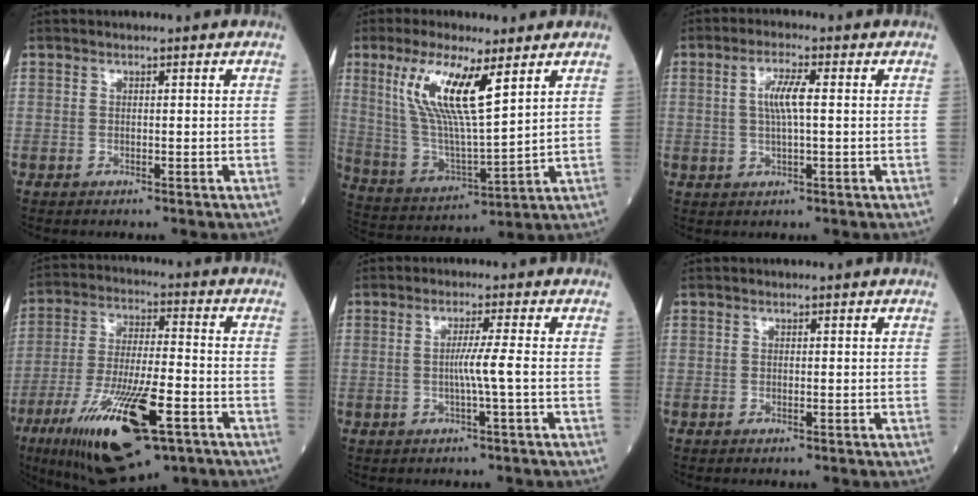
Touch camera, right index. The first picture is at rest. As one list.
[{"total": 13.3, "force": [6.1, 2.1, 11.6], "torque": [-0.246, -0.003, 0.121]}, {"total": 4.6, "force": [0.6, 0.7, 4.5], "torque": [-0.091, 0.006, 0.011]}, {"total": 19.5, "force": [-9.6, 4.8, 16.3], "torque": [-0.307, -0.030, -0.158]}, {"total": 3.4, "force": [-0.6, -1.0, 3.2], "torque": [-0.056, -0.002, -0.012]}, {"total": 0.6, "force": [-0.2, 0.2, 0.5], "torque": [-0.011, -0.002, -0.003]}]